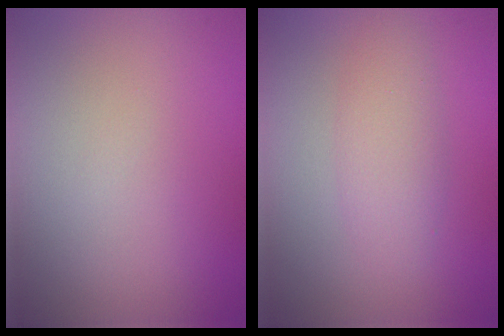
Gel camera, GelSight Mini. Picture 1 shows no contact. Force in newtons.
{"total": 2.7, "press": 2.7, "slide": 0.1}